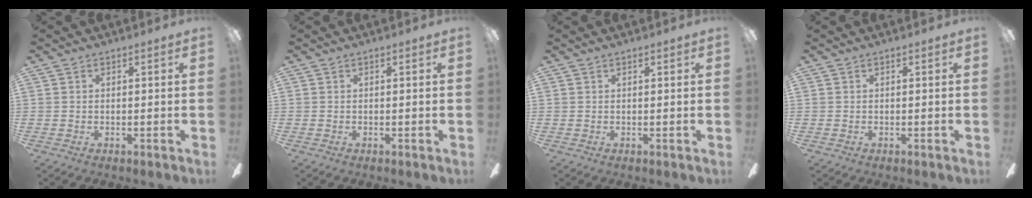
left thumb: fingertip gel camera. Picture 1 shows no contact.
{"total": 0.0}
{"total": 0.6, "force": [0.4, 0.1, 0.3], "torque": [-0.008, 0.002, 0.007]}
{"total": 0.0}